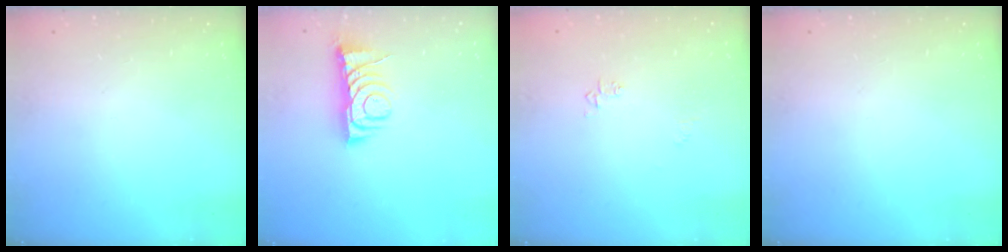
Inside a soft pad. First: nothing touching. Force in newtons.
{"total": 7.0, "press": 7.0, "slide": 0.9}
{"total": 4.2, "press": 4.1, "slide": 0.7}
{"total": 0.0}